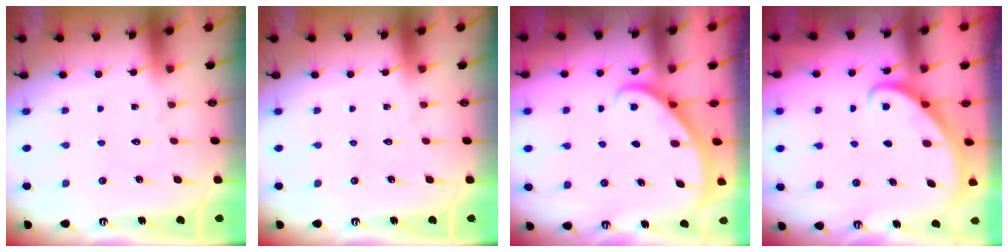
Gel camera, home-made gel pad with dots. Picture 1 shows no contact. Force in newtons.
{"total": 0.0}
{"total": 1.8, "press": 1.8, "slide": 0.1}
{"total": 2.9, "press": 2.9, "slide": 0.2}